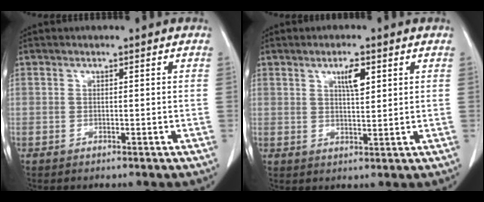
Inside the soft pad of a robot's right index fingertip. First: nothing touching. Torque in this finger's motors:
{"motor_torque": [0.34, 0.30, 0.10, 0.04]}